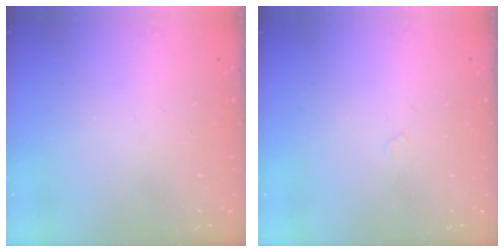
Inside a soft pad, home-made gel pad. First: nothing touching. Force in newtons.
{"total": 2.8, "press": 2.8, "slide": 0.5}